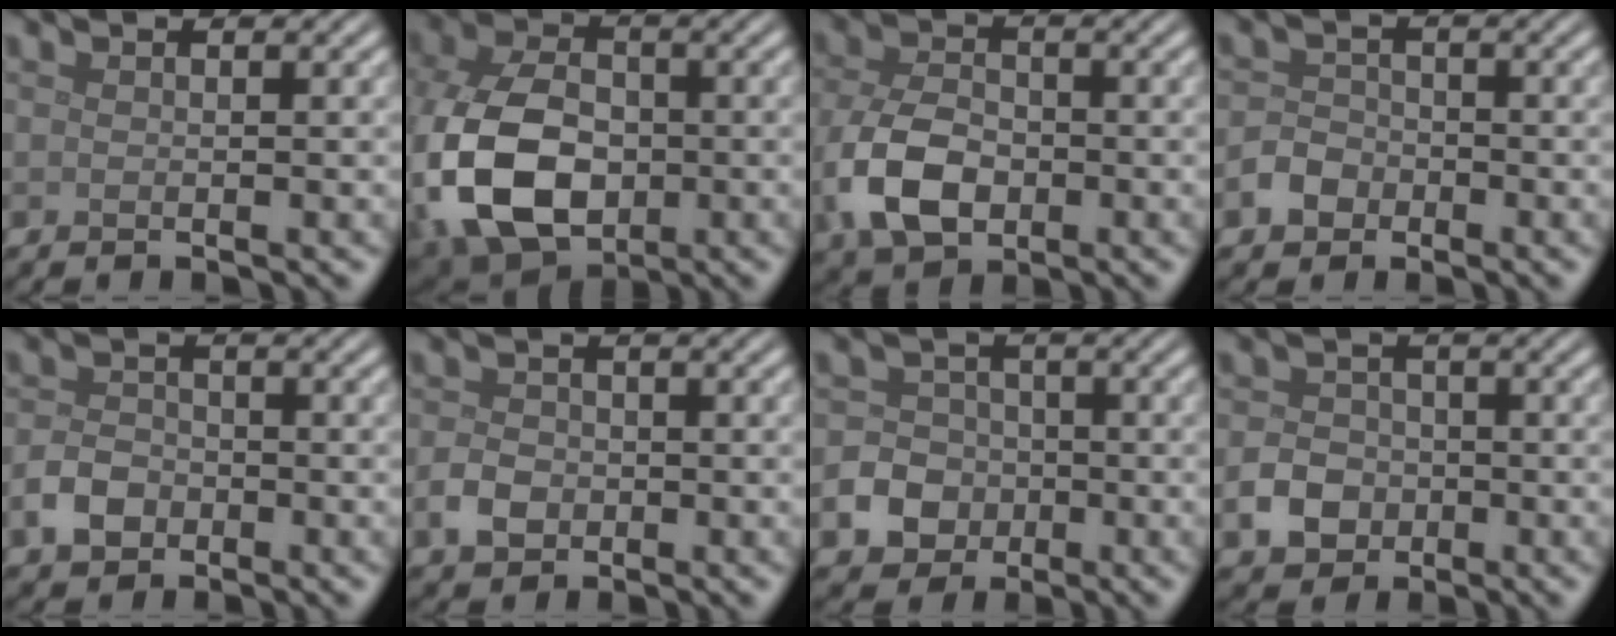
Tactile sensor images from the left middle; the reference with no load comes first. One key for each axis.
{"total": 11.5, "fx": -2.7, "fy": 7.8, "fz": 8.1, "tx": -0.200, "ty": -0.022, "tz": -0.057}
{"total": 6.3, "fx": -1.9, "fy": 4.2, "fz": 4.3, "tx": -0.102, "ty": -0.005, "tz": -0.039}
{"total": 2.3, "fx": -1.2, "fy": 1.8, "fz": 0.7, "tx": -0.007, "ty": 0.004, "tz": -0.027}
{"total": 2.7, "fx": -1.4, "fy": 2.0, "fz": 1.3, "tx": -0.021, "ty": 0.004, "tz": -0.032}
{"total": 2.4, "fx": -0.9, "fy": 1.8, "fz": 1.2, "tx": -0.020, "ty": 0.001, "tz": -0.022}
{"total": 4.5, "fx": -1.6, "fy": 4.0, "fz": 1.4, "tx": -0.007, "ty": 0.001, "tz": -0.051}
{"total": 3.3, "fx": -1.2, "fy": 2.7, "fz": 1.4, "tx": -0.022, "ty": 0.001, "tz": -0.024}